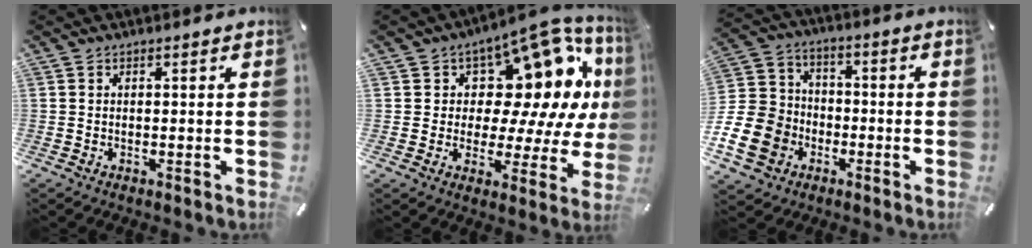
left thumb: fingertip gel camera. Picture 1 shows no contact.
{"total": 15.7, "force": [8.0, 9.6, 9.4], "torque": [-0.121, -0.079, 0.134]}
{"total": 14.4, "force": [-5.2, 12.3, 5.3], "torque": [-0.110, 0.036, -0.093]}